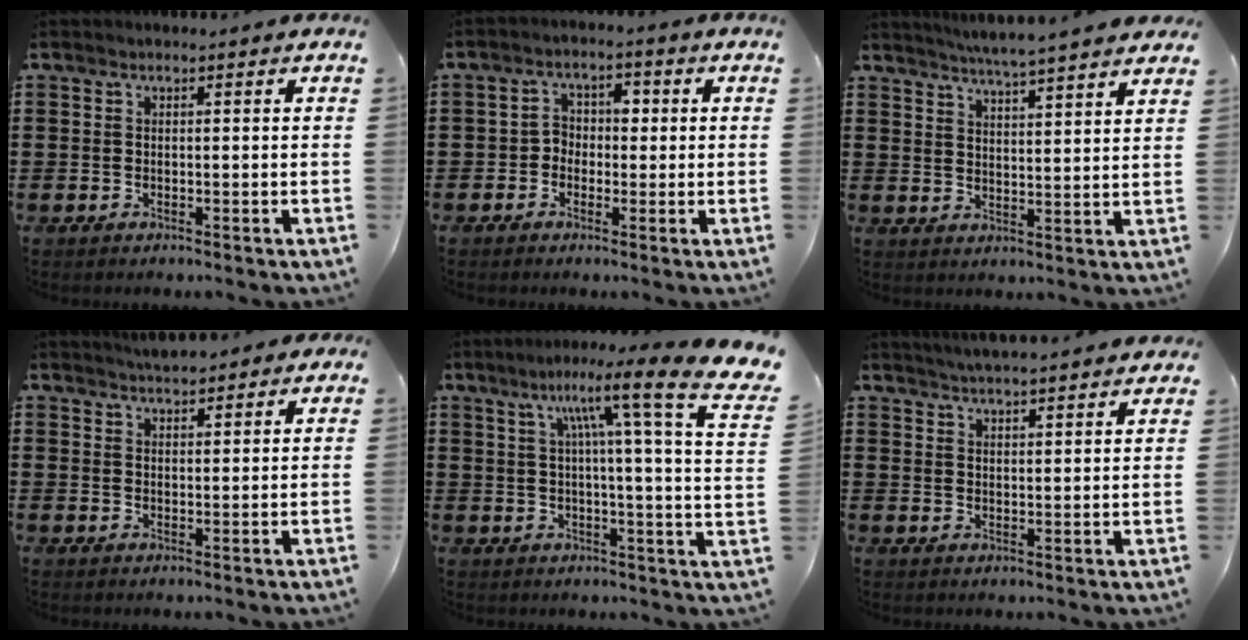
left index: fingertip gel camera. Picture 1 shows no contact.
{"total": 3.2, "force": [-0.9, 2.6, 1.5], "torque": [-0.041, 0.015, -0.024]}
{"total": 4.5, "force": [4.2, -0.8, 1.1], "torque": [-0.037, -0.024, 0.073]}
{"total": 3.0, "force": [2.9, 0.4, 0.4], "torque": [-0.016, -0.002, 0.055]}
{"total": 13.0, "force": [6.9, 0.4, 11.0], "torque": [-0.195, -0.040, 0.089]}
{"total": 3.7, "force": [3.7, -0.5, 0.3], "torque": [-0.019, -0.019, 0.065]}